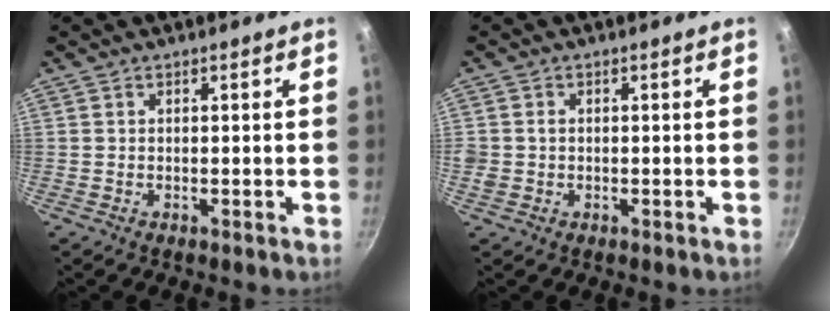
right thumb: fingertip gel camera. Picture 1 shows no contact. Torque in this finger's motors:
{"motor_torque": [0.00, 0.39, 0.47, -0.18, 0.00]}